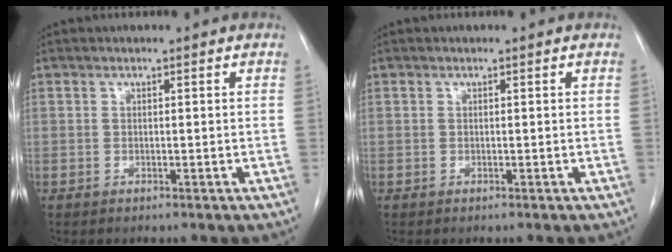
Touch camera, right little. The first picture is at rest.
{"total": 0.0}